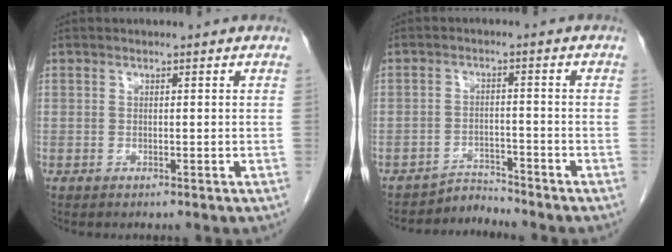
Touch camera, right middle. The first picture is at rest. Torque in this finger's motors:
{"motor_torque": [-0.09, -0.08, -0.08, -0.03]}